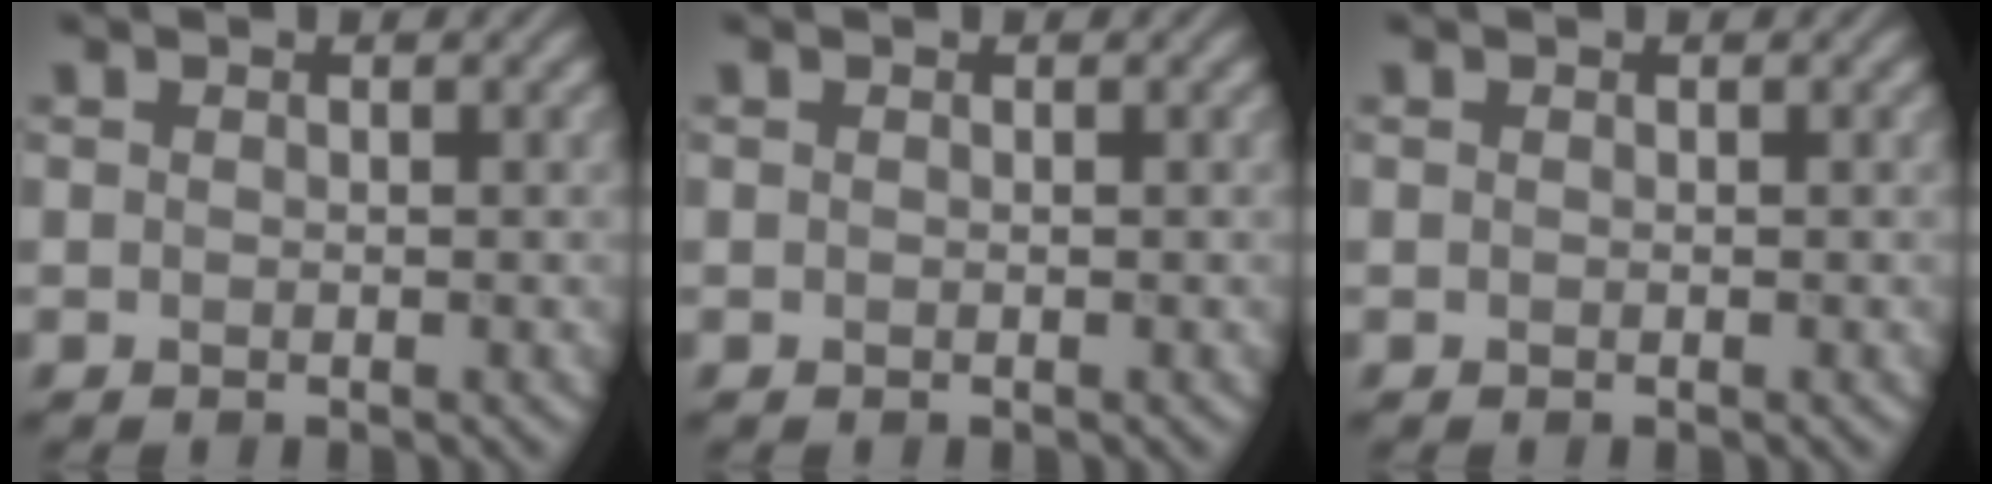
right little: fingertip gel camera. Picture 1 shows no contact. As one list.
[{"total": 0.0}, {"total": 0.0}]